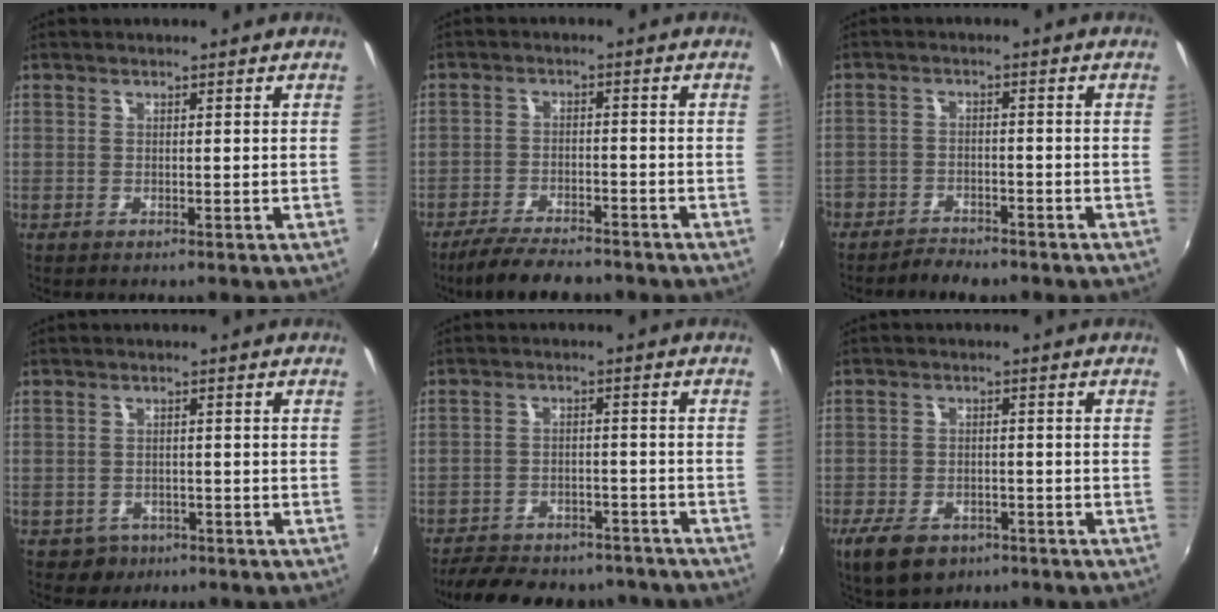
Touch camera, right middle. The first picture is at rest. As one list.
[{"total": 9.3, "force": [-7.9, 2.5, 4.2], "torque": [-0.102, -0.016, -0.131]}, {"total": 6.0, "force": [-5.2, 2.6, 1.5], "torque": [-0.054, -0.008, -0.089]}, {"total": 3.7, "force": [-2.0, 3.1, 0.6], "torque": [-0.023, 0.001, -0.026]}, {"total": 17.8, "force": [-15.0, 6.9, 6.7], "torque": [-0.150, 0.005, -0.194]}, {"total": 9.2, "force": [-5.8, 5.3, 4.7], "torque": [-0.115, -0.018, -0.098]}]